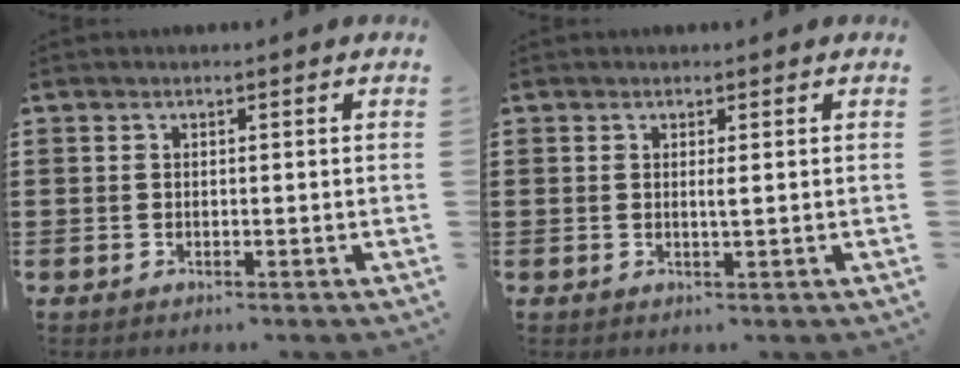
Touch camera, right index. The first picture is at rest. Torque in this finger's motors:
{"motor_torque": [2.14, 0.00, 0.11, 0.05]}